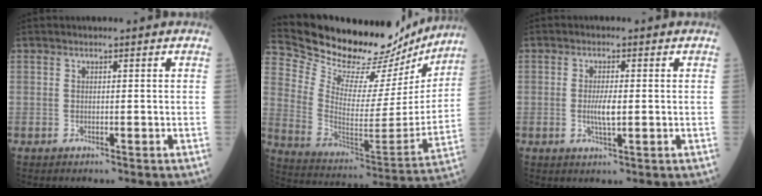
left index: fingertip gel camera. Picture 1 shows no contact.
{"total": 25.0, "force": [23.1, 6.6, 6.9], "torque": [-0.124, -0.045, 0.338]}
{"total": 3.1, "force": [-0.2, 0.5, 3.0], "torque": [-0.063, -0.005, -0.002]}